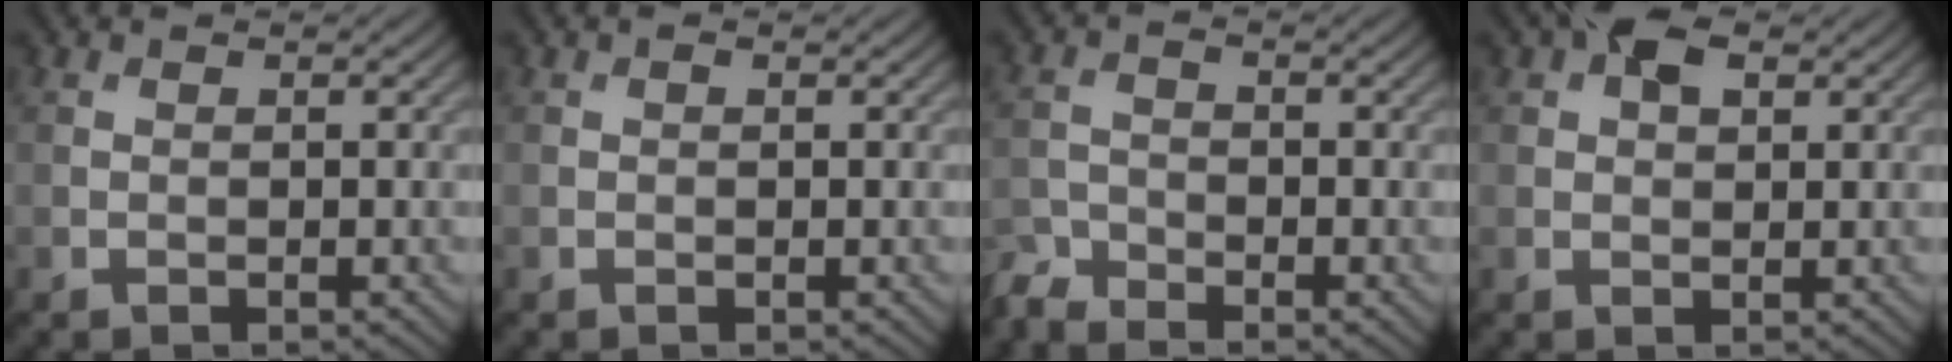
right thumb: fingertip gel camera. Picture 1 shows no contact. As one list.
[{"total": 0.0}, {"total": 2.9, "force": [-2.8, 0.6, 0.3], "torque": [-0.012, -0.007, -0.069]}, {"total": 4.0, "force": [1.9, 2.2, 2.7], "torque": [-0.052, 0.008, 0.028]}]